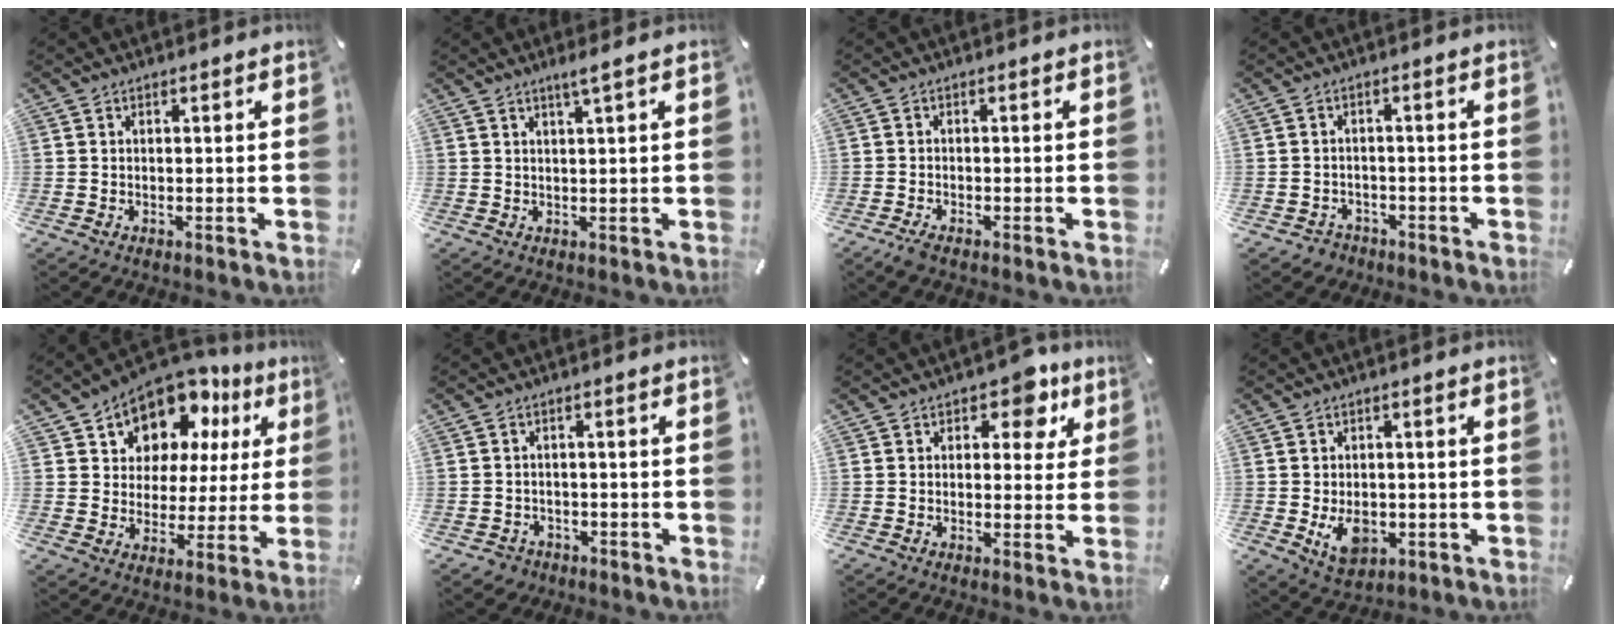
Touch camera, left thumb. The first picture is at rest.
{"total": 2.9, "force": [1.7, -0.1, 2.3], "torque": [-0.047, -0.003, 0.029]}
{"total": 1.9, "force": [-1.5, 0.7, 1.0], "torque": [-0.024, 0.003, -0.030]}
{"total": 2.9, "force": [-1.9, 2.2, 0.5], "torque": [-0.017, 0.007, -0.041]}
{"total": 12.0, "force": [8.3, 8.2, 2.6], "torque": [-0.052, -0.073, 0.152]}
{"total": 2.9, "force": [-1.9, 2.1, 0.5], "torque": [-0.010, 0.011, -0.038]}
{"total": 7.0, "force": [3.6, 4.4, 4.0], "torque": [-0.029, -0.017, 0.053]}
{"total": 7.3, "force": [-1.5, 5.3, 4.8], "torque": [-0.081, -0.005, -0.027]}